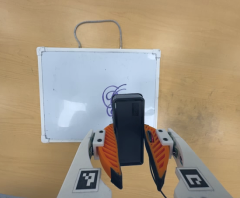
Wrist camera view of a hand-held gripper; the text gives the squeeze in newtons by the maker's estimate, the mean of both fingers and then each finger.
{"total": 6.9, "left": 6.4, "right": 7.4}